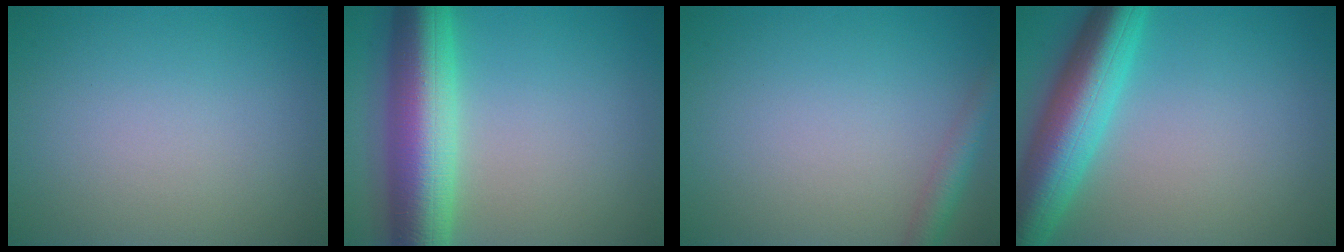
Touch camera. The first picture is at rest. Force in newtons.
{"total": 9.8, "press": 9.8, "slide": 0.1}
{"total": 2.3, "press": 2.3, "slide": 0.1}
{"total": 8.6, "press": 8.6, "slide": 0.4}